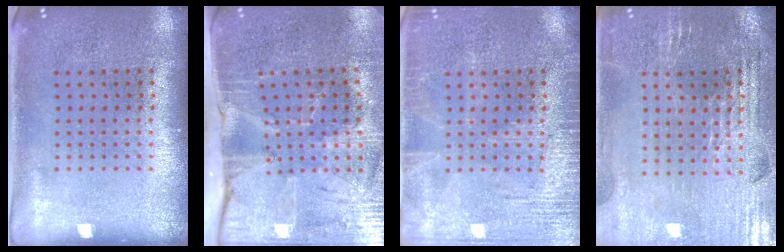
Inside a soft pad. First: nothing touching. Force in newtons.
{"total": 4.3, "press": 3.6, "slide": 2.3}
{"total": 3.5, "press": 3.5, "slide": 0.5}
{"total": 2.7, "press": 2.7, "slide": 0.5}